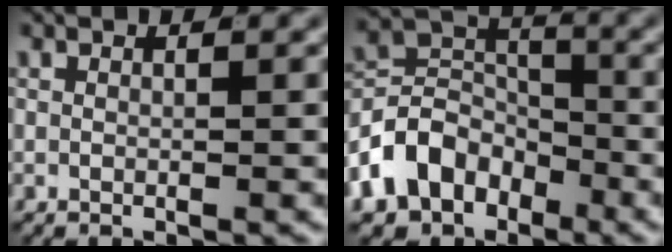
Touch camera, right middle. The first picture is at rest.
{"total": 9.6, "force": [-3.1, 7.4, 5.2], "torque": [-0.094, -0.017, -0.054]}